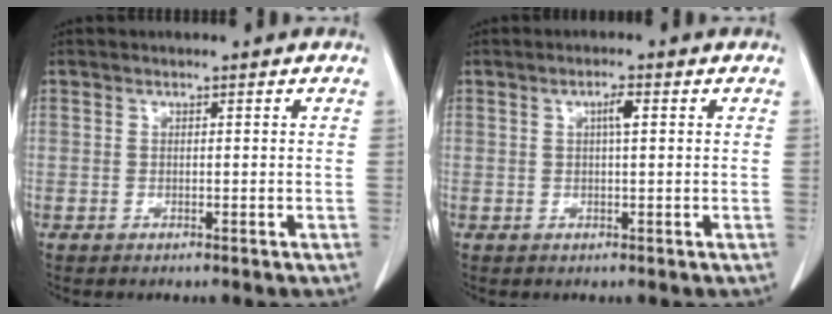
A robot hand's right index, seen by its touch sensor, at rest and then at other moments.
{"total": 1.6, "force": [0.4, 0.2, 1.5], "torque": [-0.027, 0.004, 0.007]}